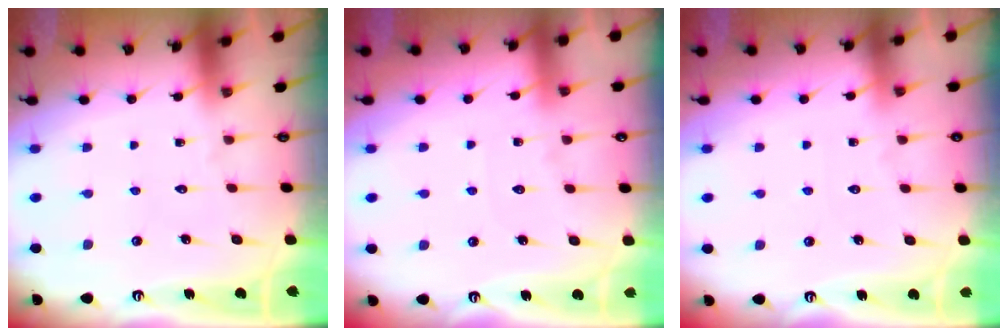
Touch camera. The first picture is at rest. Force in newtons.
{"total": 3.0, "press": 3.0, "slide": 0.5}
{"total": 2.2, "press": 2.2, "slide": 0.4}